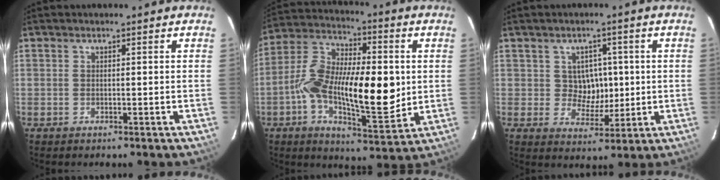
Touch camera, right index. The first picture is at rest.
{"total": 19.2, "force": [-1.6, 7.6, 17.5], "torque": [-0.321, 0.001, -0.034]}
{"total": 5.6, "force": [0.6, 5.1, 2.2], "torque": [-0.036, 0.010, 0.014]}